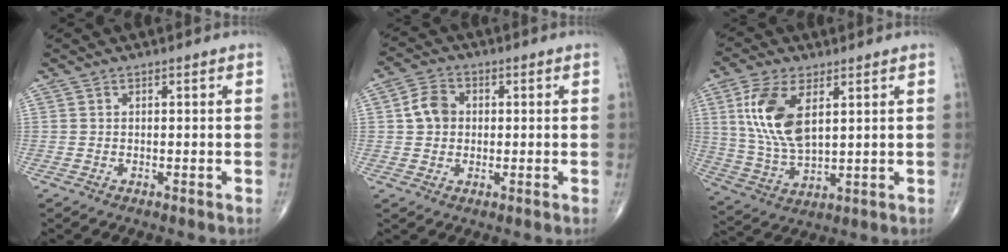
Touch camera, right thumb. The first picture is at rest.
{"total": 5.4, "force": [0.5, 4.4, 3.0], "torque": [-0.045, 0.010, 0.004]}
{"total": 13.4, "force": [4.3, 6.6, 10.8], "torque": [-0.225, -0.014, 0.091]}